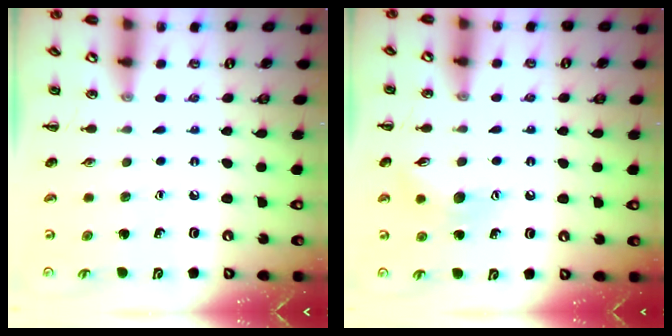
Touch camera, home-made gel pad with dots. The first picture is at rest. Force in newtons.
{"total": 9.1, "press": 9.0, "slide": 1.1}